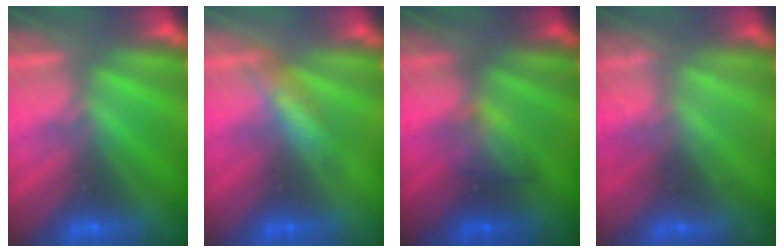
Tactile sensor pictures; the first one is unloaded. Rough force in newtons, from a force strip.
{"total": 2.7}
{"total": 2.3}
{"total": 2.1}